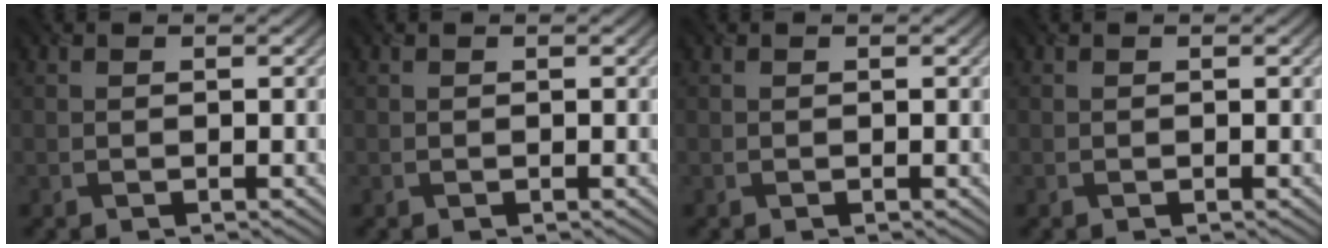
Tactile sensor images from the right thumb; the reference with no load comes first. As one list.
[{"total": 0.0}, {"total": 0.0}, {"total": 0.0}]